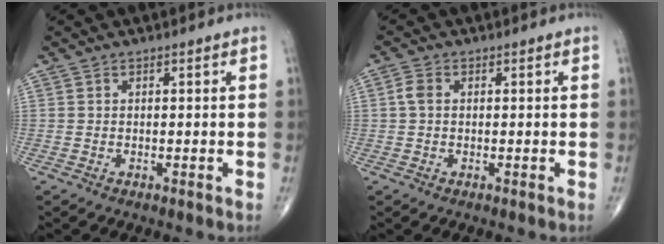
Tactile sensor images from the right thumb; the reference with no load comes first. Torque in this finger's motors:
{"motor_torque": [-0.30, 0.16, 0.33, 0.04, 0.02]}